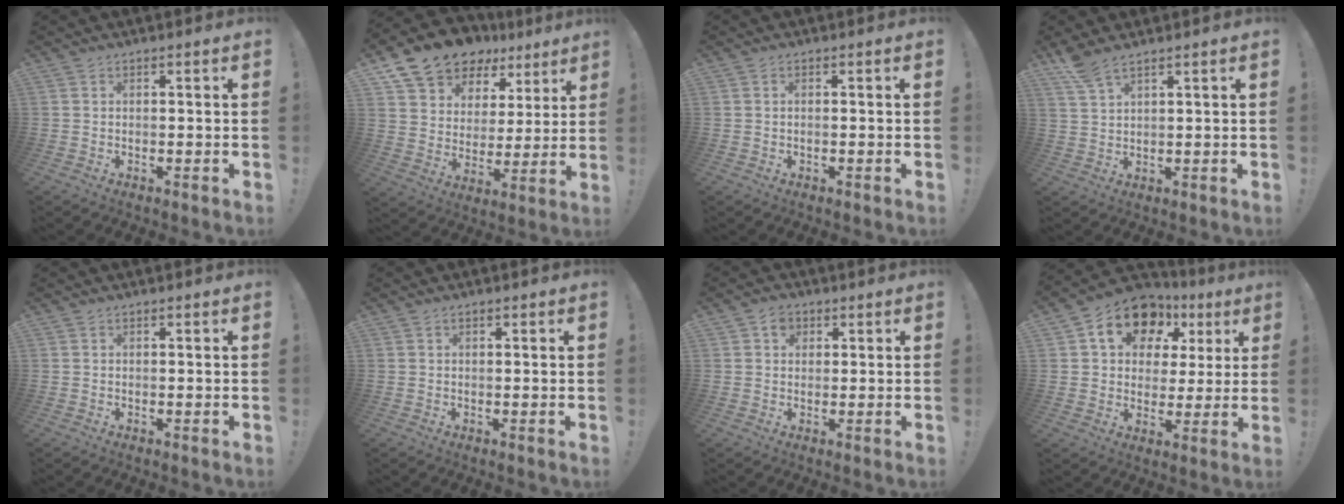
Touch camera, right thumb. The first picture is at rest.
{"total": 14.6, "force": [11.2, 8.2, 4.4], "torque": [-0.083, -0.084, 0.209]}
{"total": 0.6, "force": [-0.2, 0.2, 0.5], "torque": [-0.015, 0.003, -0.003]}
{"total": 5.5, "force": [4.4, 1.0, 3.1], "torque": [-0.066, -0.022, 0.082]}
{"total": 0.0}
{"total": 0.6, "force": [0.4, 0.4, 0.4], "torque": [-0.002, -0.001, 0.006]}
{"total": 3.6, "force": [1.4, 3.1, 1.4], "torque": [-0.013, -0.005, 0.024]}
{"total": 14.7, "force": [7.5, 10.1, 7.6], "torque": [-0.120, -0.035, 0.135]}